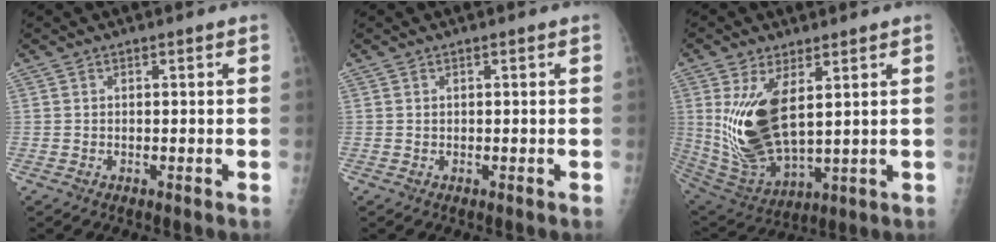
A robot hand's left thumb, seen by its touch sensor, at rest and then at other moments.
{"total": 0.0}
{"total": 15.5, "force": [3.6, 7.2, 13.2], "torque": [-0.250, -0.026, 0.094]}